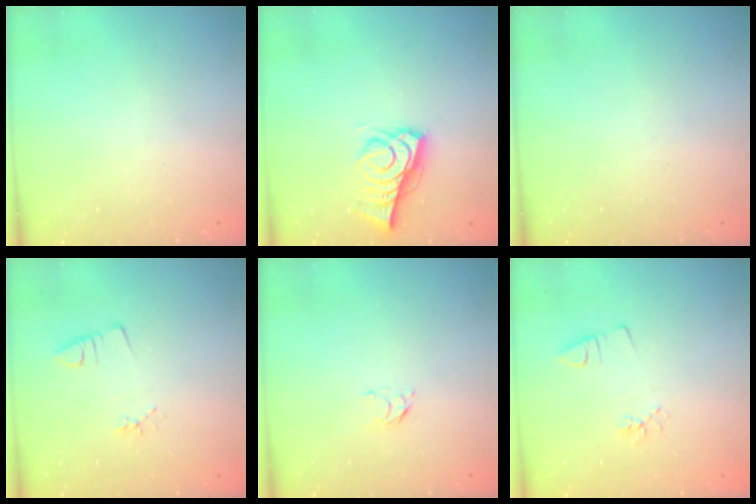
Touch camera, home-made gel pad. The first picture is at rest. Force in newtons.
{"total": 9.1, "press": 8.9, "slide": 2.2}
{"total": 0.0}
{"total": 2.2, "press": 1.7, "slide": 1.4}
{"total": 2.9, "press": 2.9, "slide": 0.2}
{"total": 3.5, "press": 3.2, "slide": 1.4}